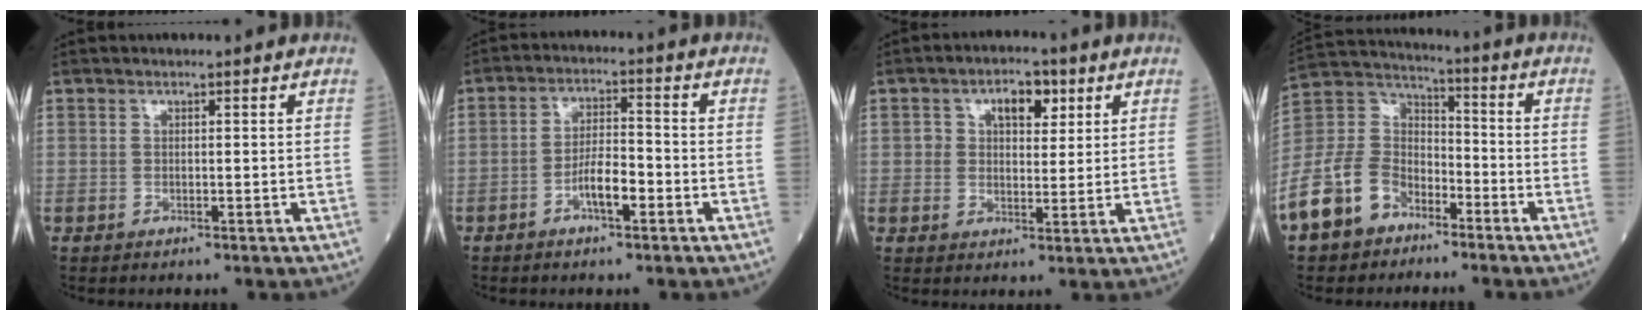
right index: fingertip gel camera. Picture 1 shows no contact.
{"total": 5.3, "force": [-2.4, 1.3, 4.5], "torque": [-0.086, 0.007, -0.046]}
{"total": 5.5, "force": [2.1, 3.2, 4.0], "torque": [-0.060, 0.018, 0.033]}
{"total": 18.4, "force": [-11.0, 12.4, 8.0], "torque": [-0.226, 0.029, -0.205]}